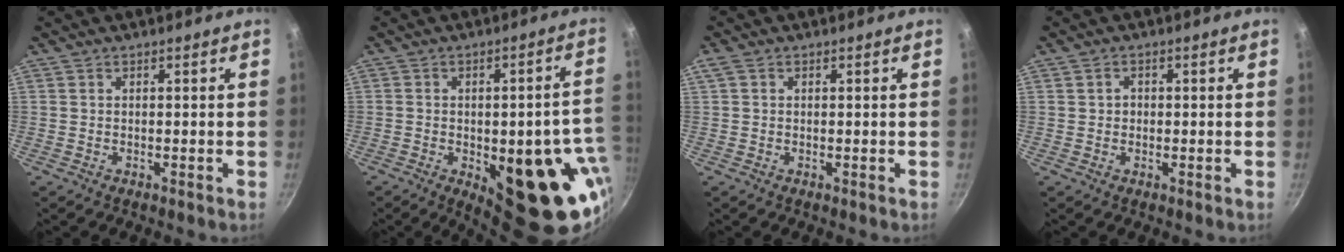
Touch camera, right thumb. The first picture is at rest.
{"total": 21.0, "force": [-5.4, 8.6, 18.5], "torque": [-0.176, 0.009, -0.061]}
{"total": 1.7, "force": [0.5, 1.2, 1.0], "torque": [-0.022, 0.006, 0.011]}
{"total": 1.6, "force": [0.3, 1.4, 0.8], "torque": [-0.009, 0.003, 0.005]}